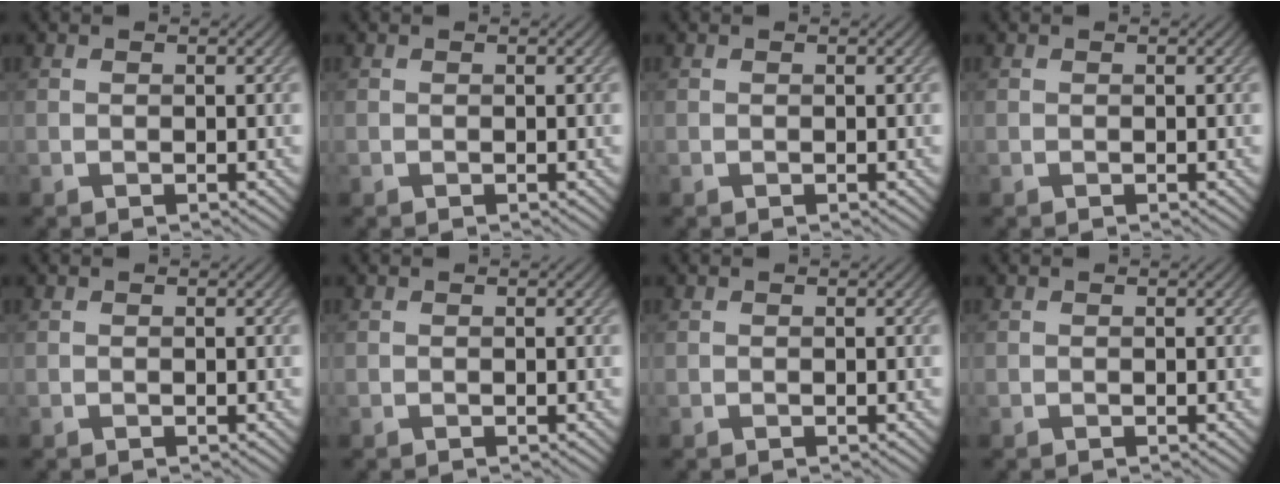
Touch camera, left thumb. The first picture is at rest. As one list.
[{"total": 0.0}, {"total": 0.0}, {"total": 0.0}, {"total": 0.0}, {"total": 0.0}, {"total": 0.0}, {"total": 0.0}]